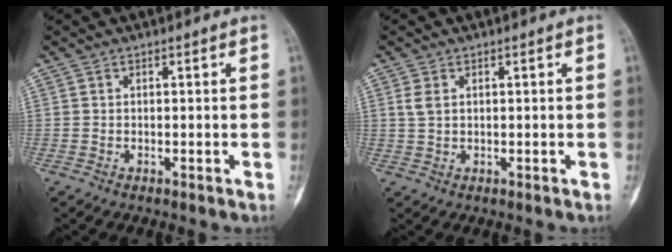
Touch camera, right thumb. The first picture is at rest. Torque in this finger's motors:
{"motor_torque": [-0.34, -0.03, 0.23, -0.14, -0.04]}